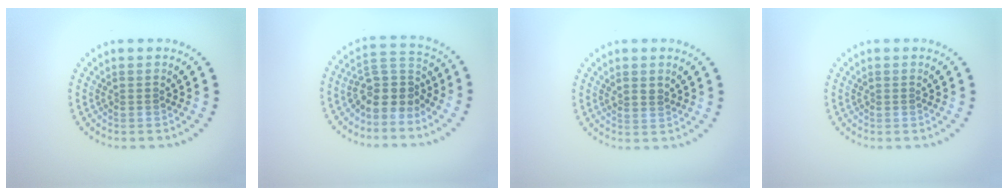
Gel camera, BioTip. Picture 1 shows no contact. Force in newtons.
{"total": 3.8, "press": 3.0, "slide": 2.2}
{"total": 0.9, "press": 0.7, "slide": 0.6}
{"total": 0.0}